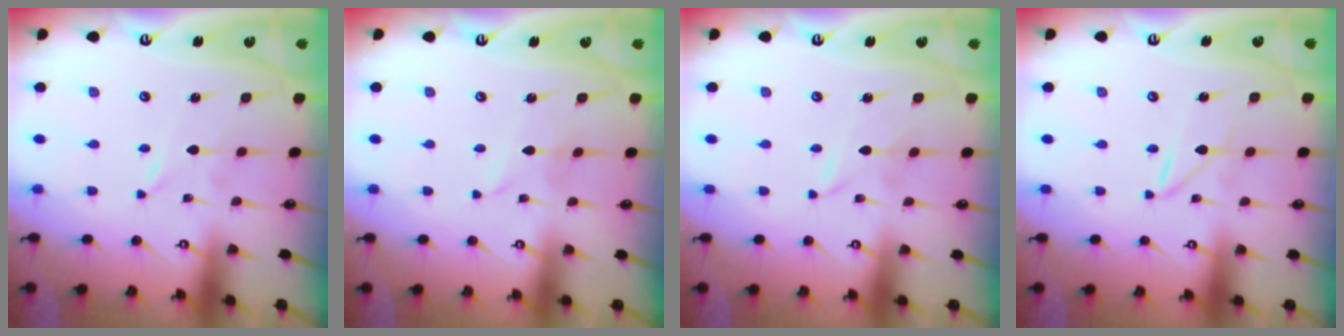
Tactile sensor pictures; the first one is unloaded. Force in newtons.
{"total": 3.1, "press": 3.1, "slide": 0.3}
{"total": 1.3, "press": 1.3, "slide": 0.2}
{"total": 1.9, "press": 1.9, "slide": 0.2}